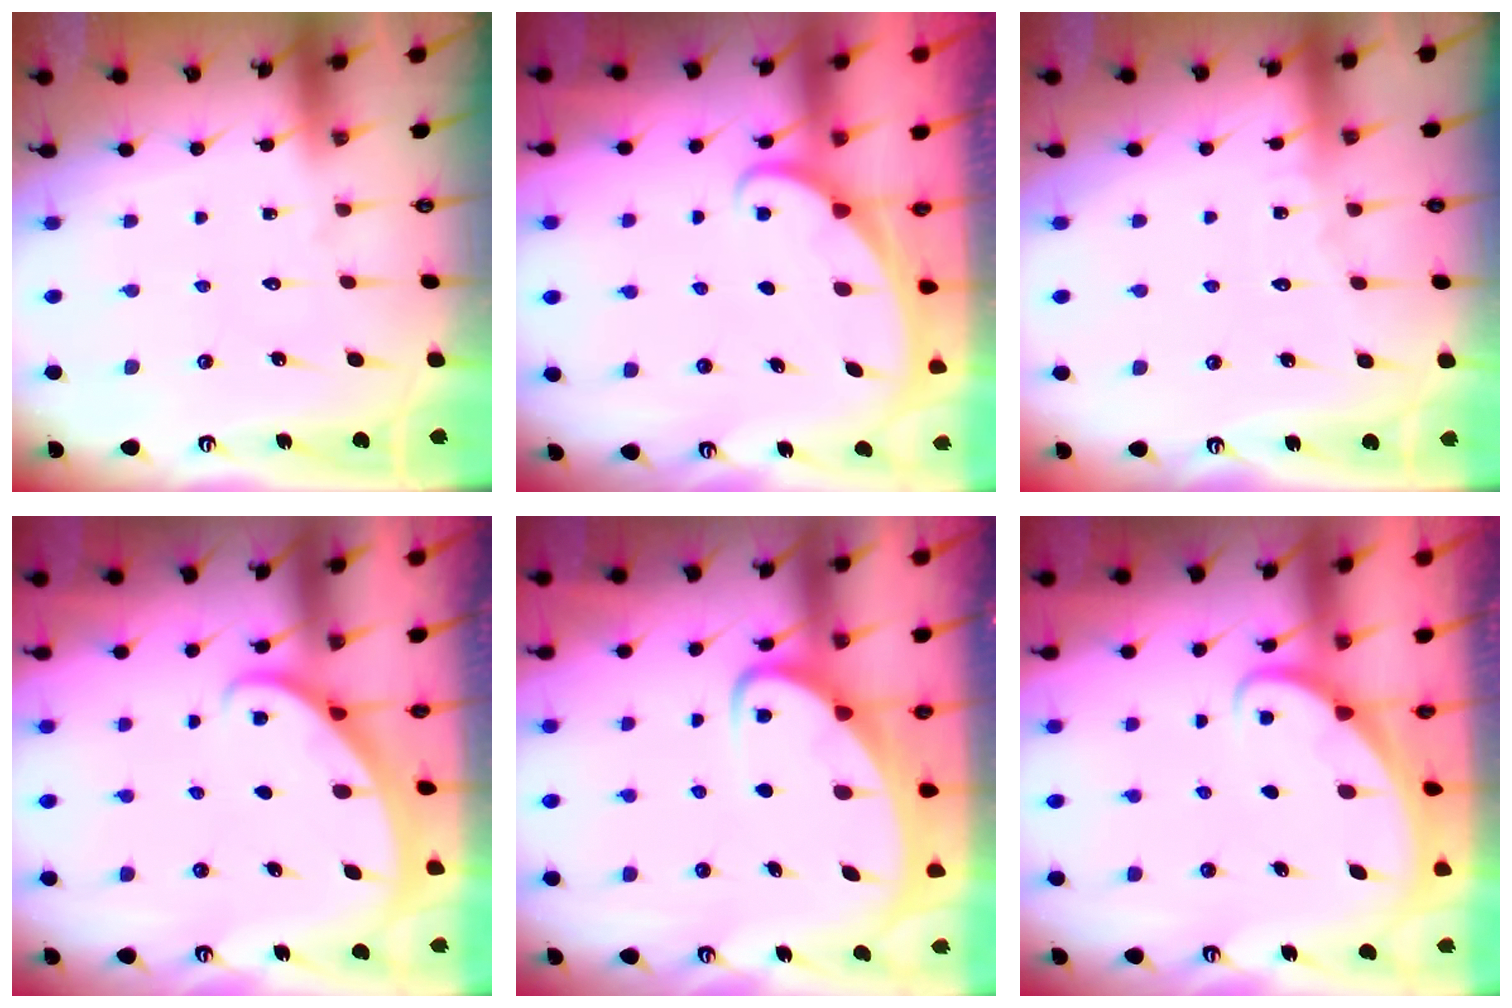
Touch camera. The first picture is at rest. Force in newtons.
{"total": 1.5, "press": 1.5, "slide": 0.1}
{"total": 3.5, "press": 3.5, "slide": 0.3}
{"total": 1.4, "press": 1.4, "slide": 0.1}
{"total": 3.7, "press": 3.7, "slide": 0.4}
{"total": 1.9, "press": 1.9, "slide": 0.1}